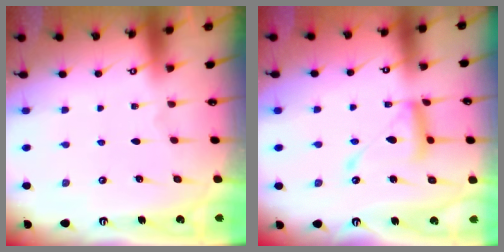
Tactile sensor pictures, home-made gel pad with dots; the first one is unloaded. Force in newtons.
{"total": 13.1, "press": 13.1, "slide": 1.1}